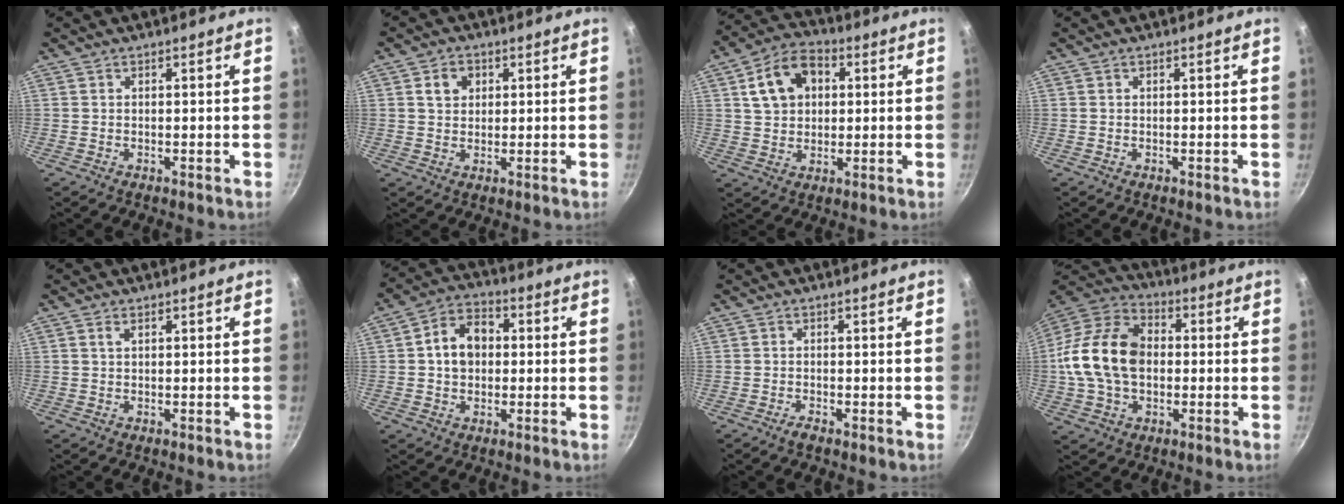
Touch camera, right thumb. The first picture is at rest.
{"total": 4.2, "force": [1.3, 3.4, 2.1], "torque": [-0.016, 0.003, 0.021]}
{"total": 11.7, "force": [3.2, 8.5, 7.4], "torque": [-0.104, 0.017, 0.044]}
{"total": 0.0}
{"total": 1.1, "force": [0.5, 0.6, 0.8], "torque": [-0.013, 0.001, 0.008]}
{"total": 9.1, "force": [0.7, 6.9, 5.8], "torque": [-0.066, 0.020, -0.001]}
{"total": 1.1, "force": [-0.8, 0.3, 0.7], "torque": [-0.017, 0.003, -0.020]}
{"total": 17.9, "force": [-0.1, 12.5, 12.8], "torque": [-0.223, 0.033, -0.016]}